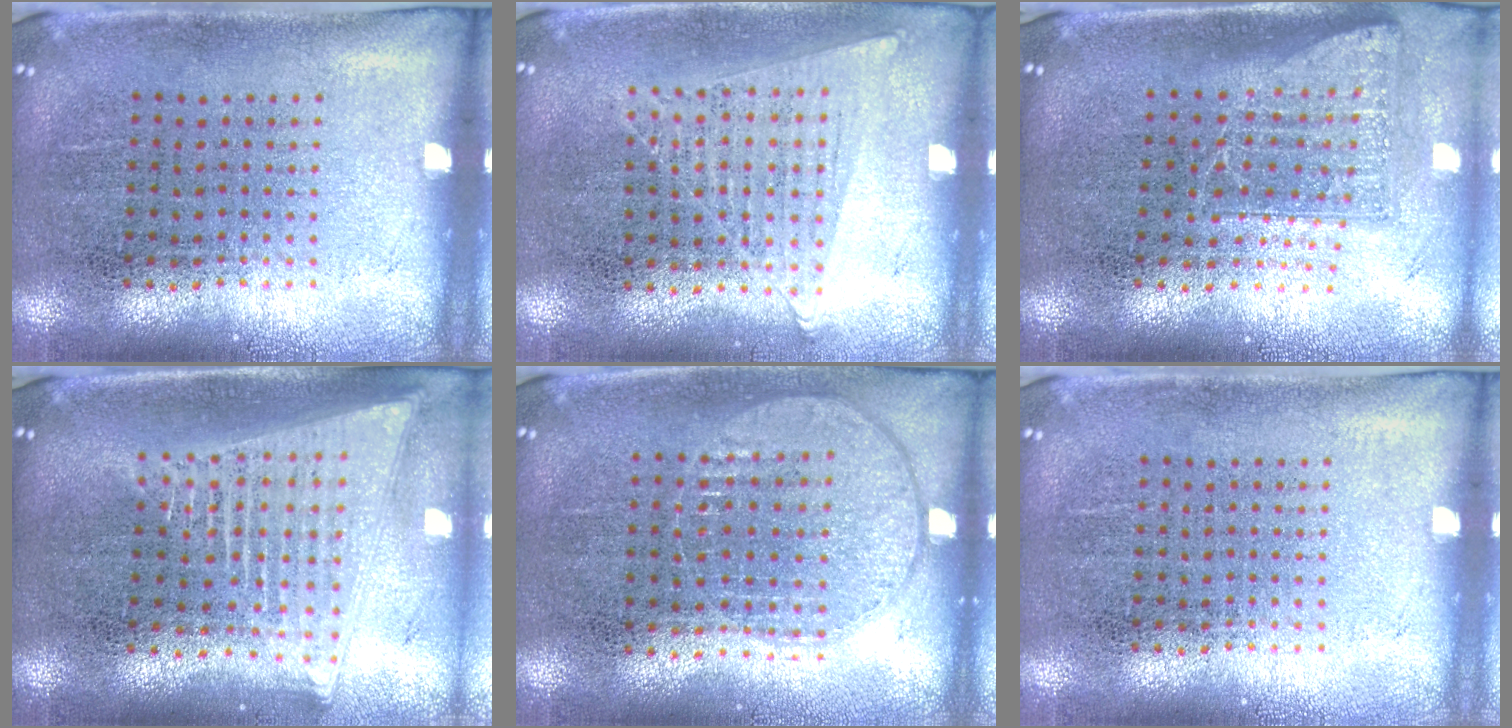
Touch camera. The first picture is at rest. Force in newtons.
{"total": 1.0, "press": 0.9, "slide": 0.4}
{"total": 1.7, "press": 1.3, "slide": 1.1}
{"total": 2.1, "press": 1.8, "slide": 1.0}
{"total": 0.9, "press": 0.9, "slide": 0.3}
{"total": 0.0}